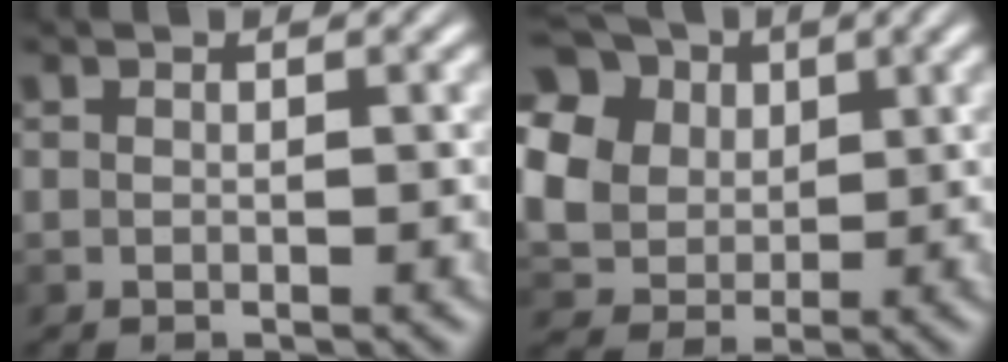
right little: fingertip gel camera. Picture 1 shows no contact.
{"total": 16.0, "force": [6.1, 12.5, 7.9], "torque": [-0.196, 0.027, 0.114]}